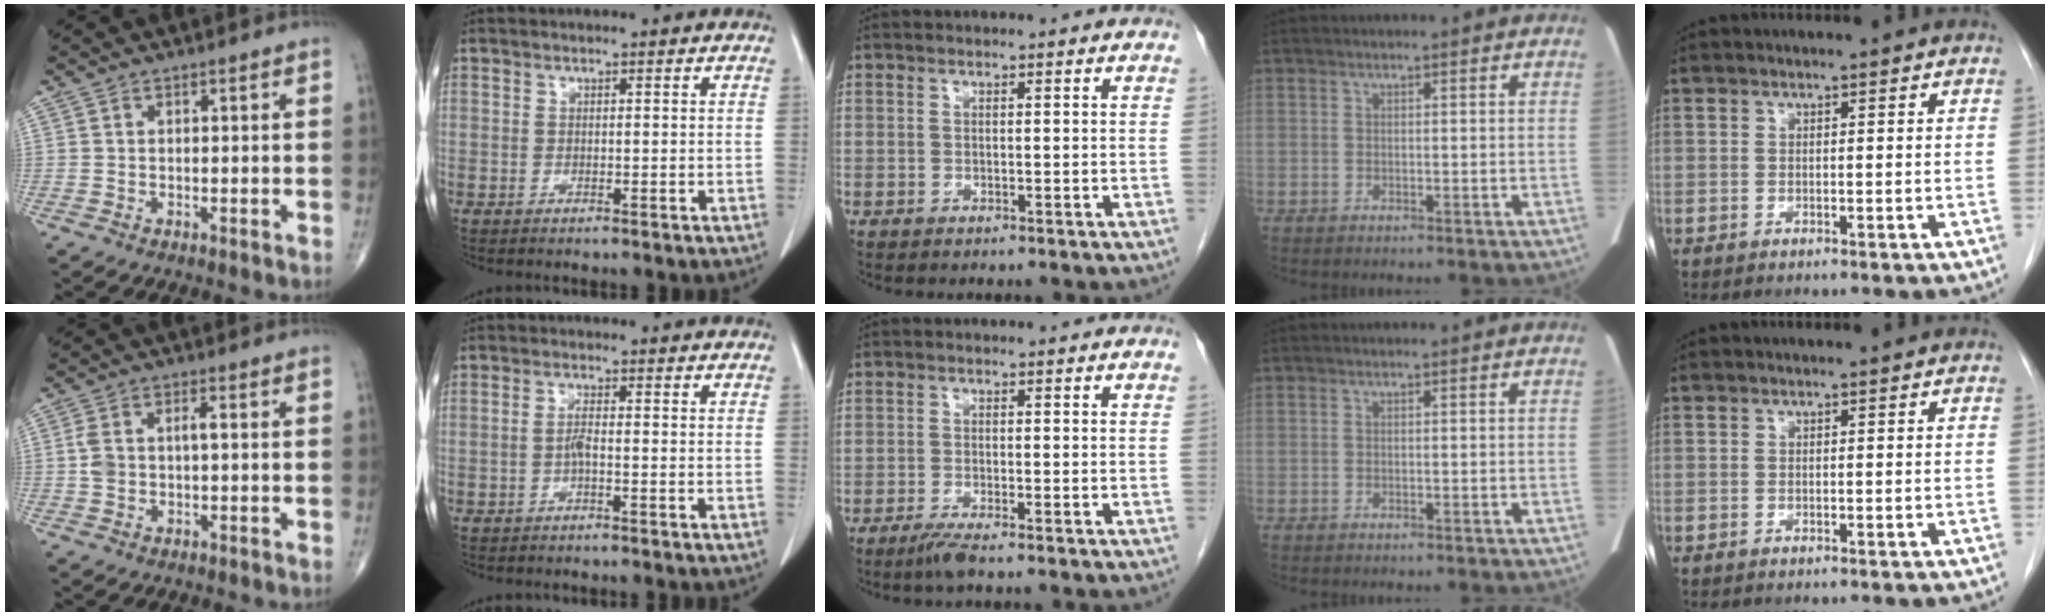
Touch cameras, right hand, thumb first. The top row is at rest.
{"thumb": {"total": 4.3, "force": [0.1, 2.2, 3.7], "torque": [-0.090, 0.017, 0.004]}, "index": {"total": 1.7, "force": [-0.5, 0.0, 1.6], "torque": [-0.033, 0.002, -0.012]}, "middle": {"total": 2.2, "force": [-1.6, -0.2, 1.5], "torque": [-0.037, -0.007, -0.034]}}